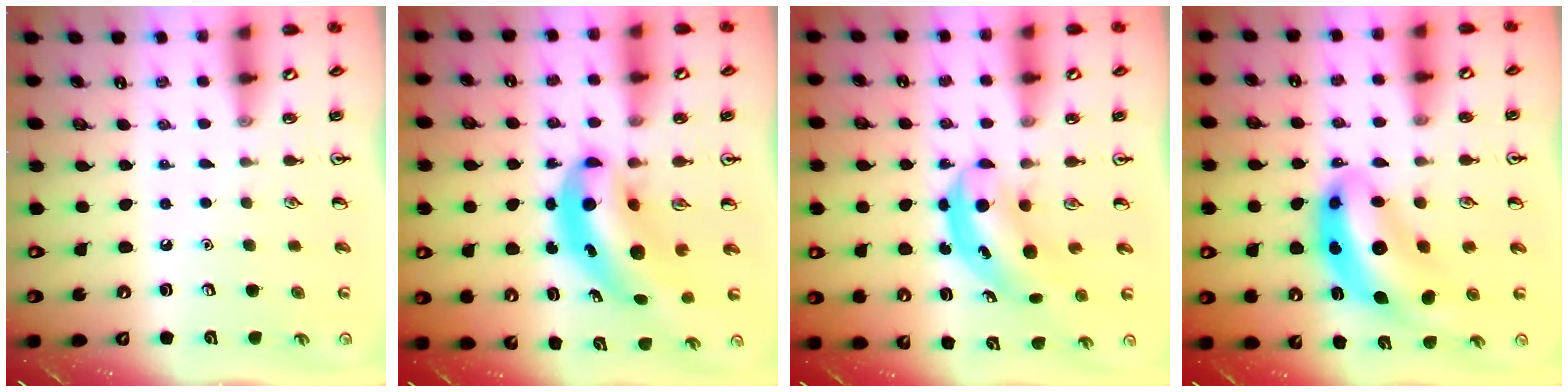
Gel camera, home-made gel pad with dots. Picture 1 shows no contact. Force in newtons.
{"total": 8.5, "press": 8.2, "slide": 2.4}
{"total": 4.7, "press": 4.6, "slide": 0.5}
{"total": 11.0, "press": 10.5, "slide": 3.3}